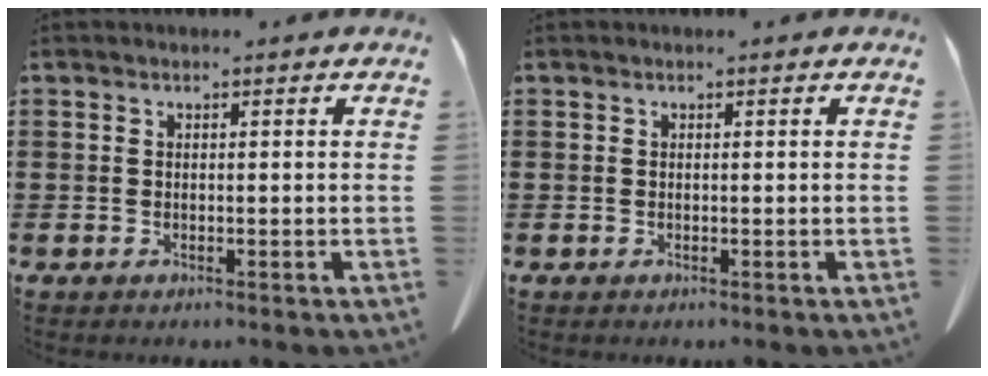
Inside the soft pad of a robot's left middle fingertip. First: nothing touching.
{"total": 0.0}